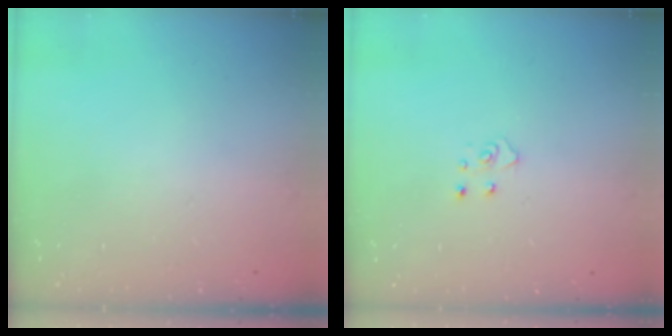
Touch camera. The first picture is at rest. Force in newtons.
{"total": 4.0, "press": 4.0, "slide": 0.4}